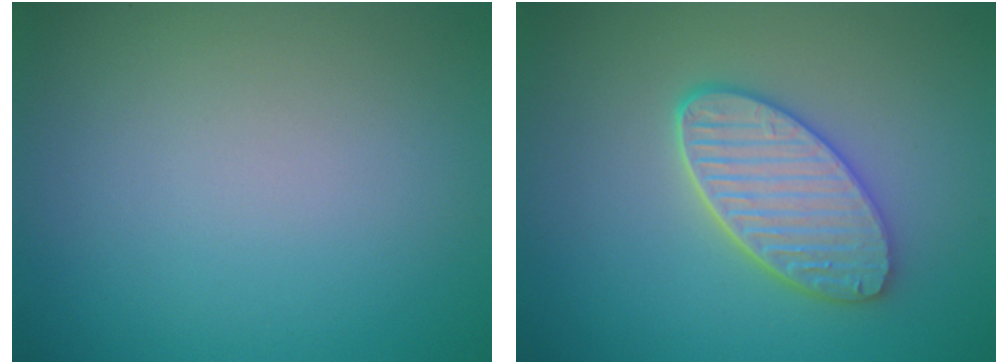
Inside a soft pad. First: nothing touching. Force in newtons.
{"total": 5.1, "press": 4.5, "slide": 2.5}